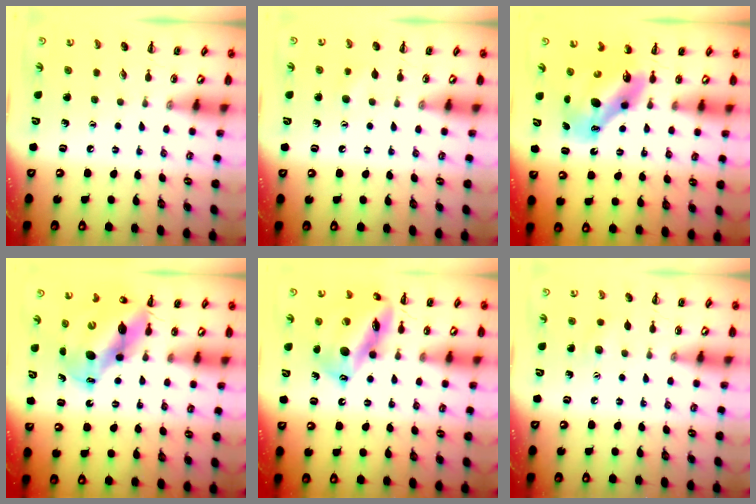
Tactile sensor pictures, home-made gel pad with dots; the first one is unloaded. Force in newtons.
{"total": 3.9, "press": 3.7, "slide": 1.1}
{"total": 9.6, "press": 9.1, "slide": 3.0}
{"total": 12.5, "press": 12.1, "slide": 3.0}
{"total": 17.3, "press": 16.8, "slide": 4.0}
{"total": 5.4, "press": 5.3, "slide": 0.9}